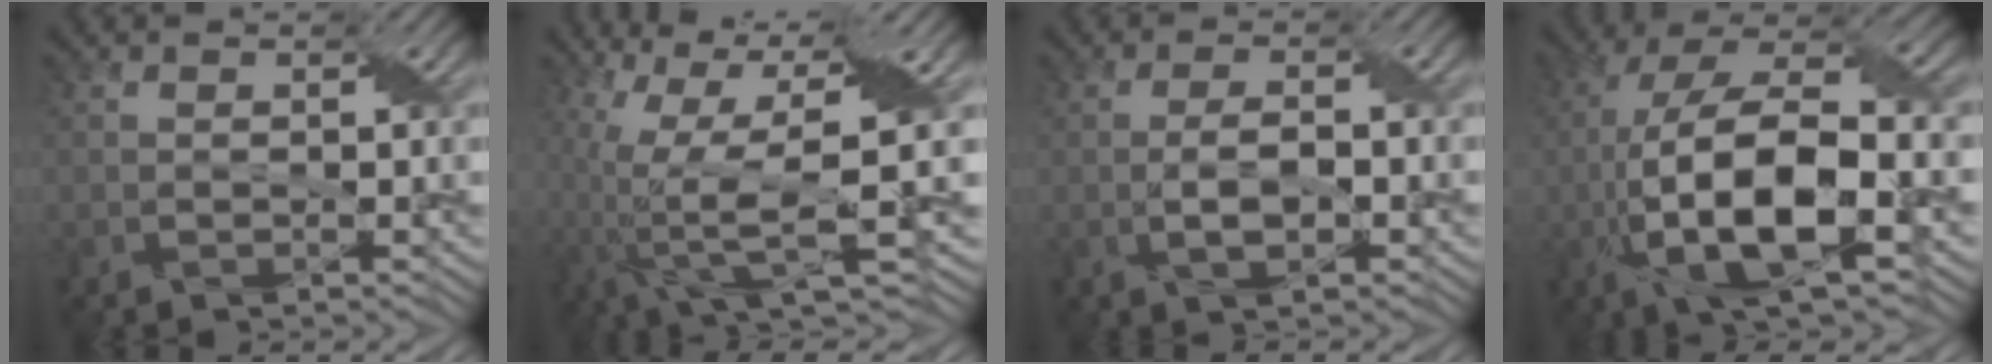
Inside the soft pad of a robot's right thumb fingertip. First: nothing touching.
{"total": 13.8, "force": [-1.3, 3.7, 13.3], "torque": [-0.281, -0.009, 0.001]}
{"total": 4.0, "force": [-1.1, 1.5, 3.6], "torque": [-0.077, 0.002, -0.021]}
{"total": 15.5, "force": [-3.6, 5.8, 14.0], "torque": [-0.295, 0.002, -0.067]}